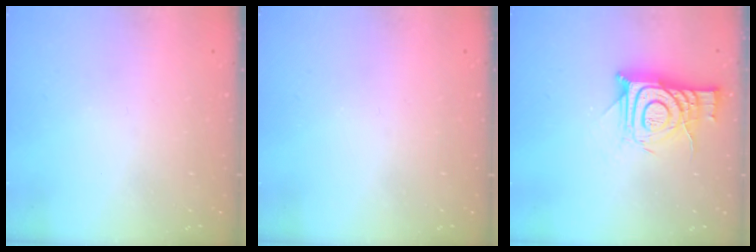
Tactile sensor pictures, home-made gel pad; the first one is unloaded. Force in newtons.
{"total": 0.0}
{"total": 12.7, "press": 12.6, "slide": 1.1}